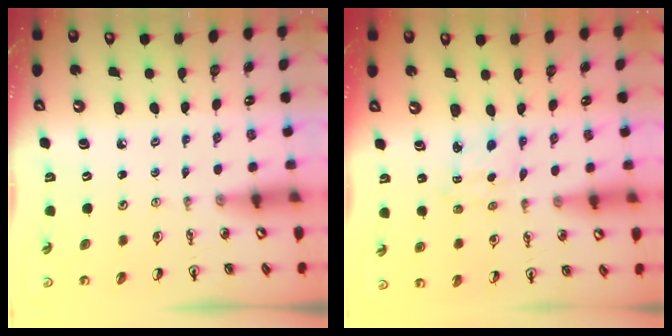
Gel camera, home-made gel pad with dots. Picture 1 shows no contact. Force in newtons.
{"total": 1.9, "press": 1.8, "slide": 0.6}